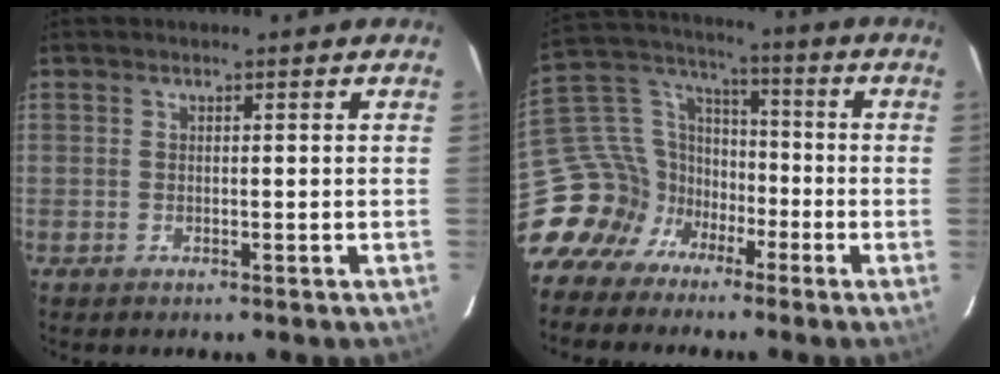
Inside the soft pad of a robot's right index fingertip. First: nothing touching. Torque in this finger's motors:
{"motor_torque": [-0.18, -0.20, -0.88, -0.21]}